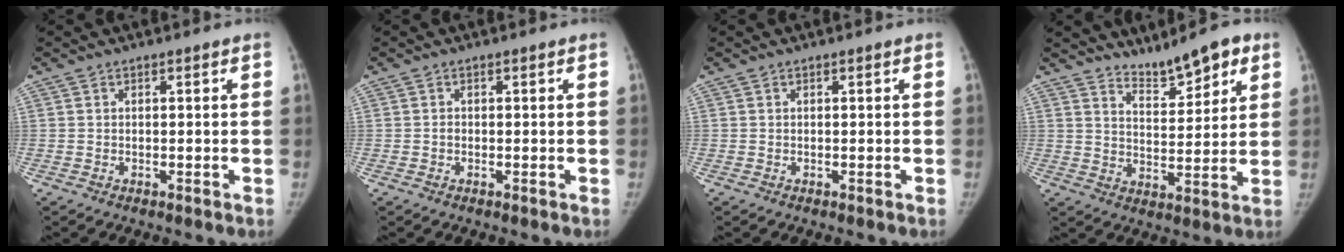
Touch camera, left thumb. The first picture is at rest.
{"total": 0.5, "force": [0.0, 0.4, 0.3], "torque": [-0.005, 0.000, -0.001]}
{"total": 0.0}
{"total": 8.7, "force": [6.7, 2.6, 4.9], "torque": [-0.057, -0.042, 0.116]}